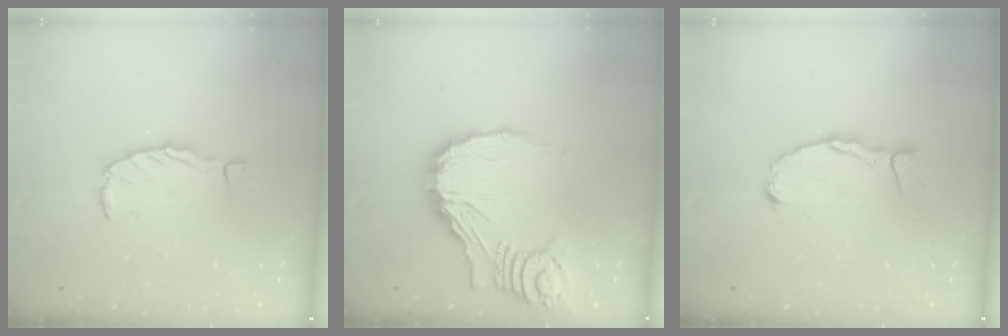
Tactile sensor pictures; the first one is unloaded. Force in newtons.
{"total": 16.1, "press": 16.0, "slide": 1.9}
{"total": 5.1, "press": 5.1, "slide": 0.3}